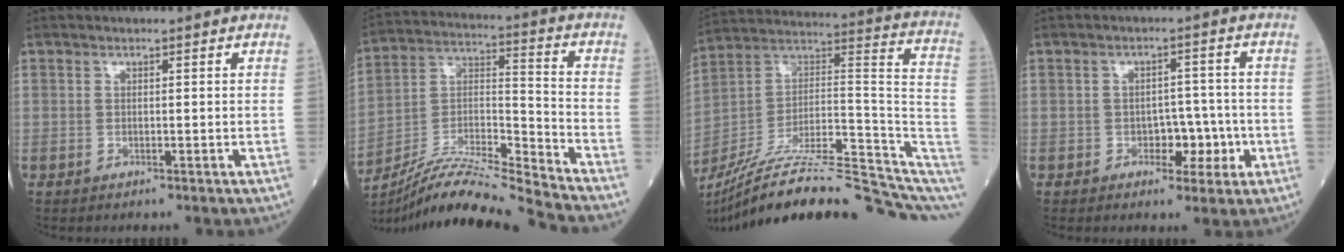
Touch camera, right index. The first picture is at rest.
{"total": 16.8, "force": [-15.8, -1.9, 5.4], "torque": [-0.096, 0.017, -0.285]}
{"total": 27.5, "force": [-21.8, 3.5, 16.4], "torque": [-0.194, 0.027, -0.337]}
{"total": 4.6, "force": [-1.3, 2.9, 3.4], "torque": [-0.037, 0.013, -0.016]}